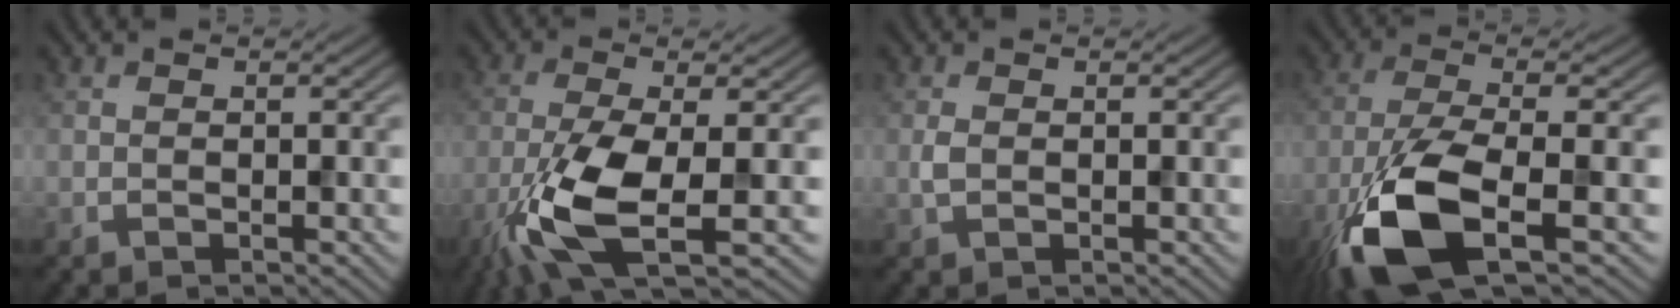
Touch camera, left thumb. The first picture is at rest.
{"total": 9.8, "force": [-3.7, 2.8, 8.7], "torque": [-0.184, -0.014, -0.076]}
{"total": 1.2, "force": [0.0, 0.8, 1.0], "torque": [-0.027, 0.000, 0.000]}
{"total": 11.9, "force": [-5.4, 3.8, 9.9], "torque": [-0.216, -0.020, -0.113]}